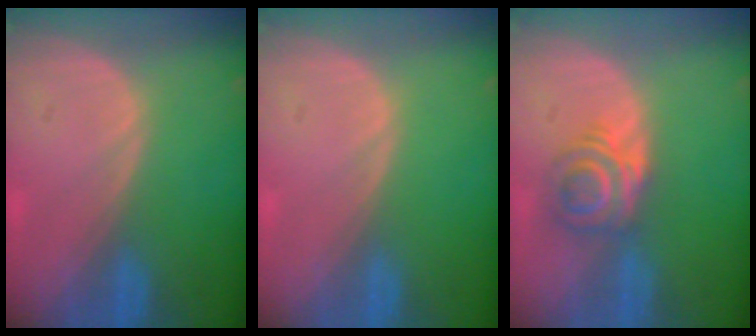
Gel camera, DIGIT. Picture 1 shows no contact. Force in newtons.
{"total": 0.0}
{"total": 6.2, "press": 5.2, "slide": 3.3}